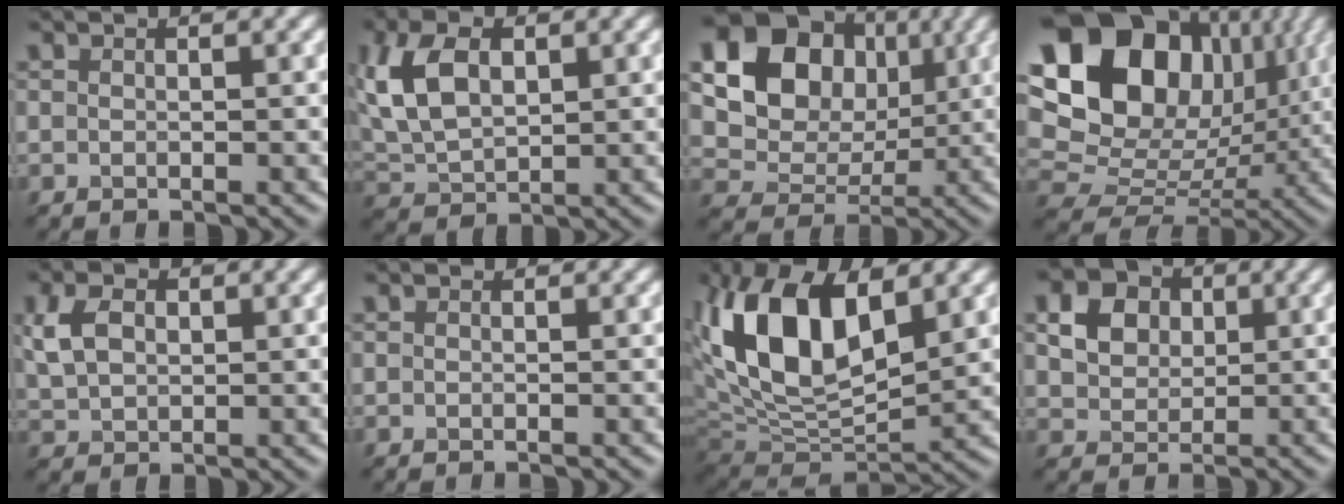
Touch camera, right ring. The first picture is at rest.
{"total": 6.0, "force": [1.8, 3.6, 4.4], "torque": [-0.124, 0.018, 0.055]}
{"total": 11.7, "force": [3.9, 9.5, 5.6], "torque": [-0.148, 0.042, 0.088]}
{"total": 20.7, "force": [7.4, 15.6, 11.4], "torque": [-0.258, 0.065, 0.150]}
{"total": 3.1, "force": [1.1, 2.2, 1.9], "torque": [-0.065, 0.012, 0.041]}
{"total": 0.9, "force": [0.2, 0.6, 0.6], "torque": [-0.003, 0.003, -0.009]}
{"total": 10.9, "force": [3.5, 5.7, 8.6], "torque": [-0.171, 0.014, 0.081]}
{"total": 5.1, "force": [2.0, 4.2, 2.1], "torque": [-0.062, 0.028, 0.051]}